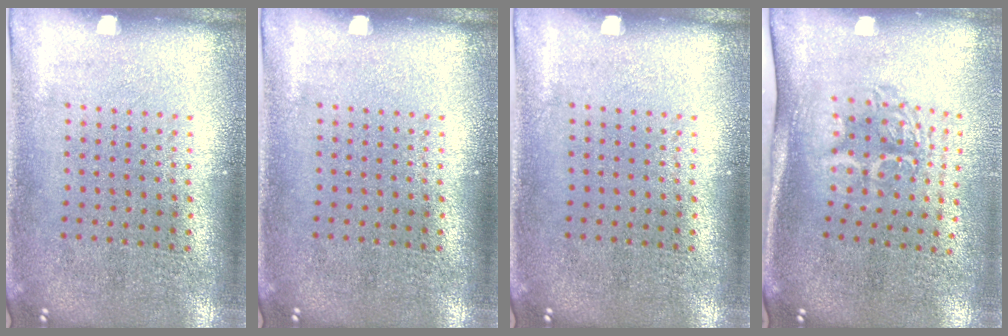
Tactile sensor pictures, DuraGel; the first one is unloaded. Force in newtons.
{"total": 0.0}
{"total": 0.0}
{"total": 1.7, "press": 1.3, "slide": 1.1}